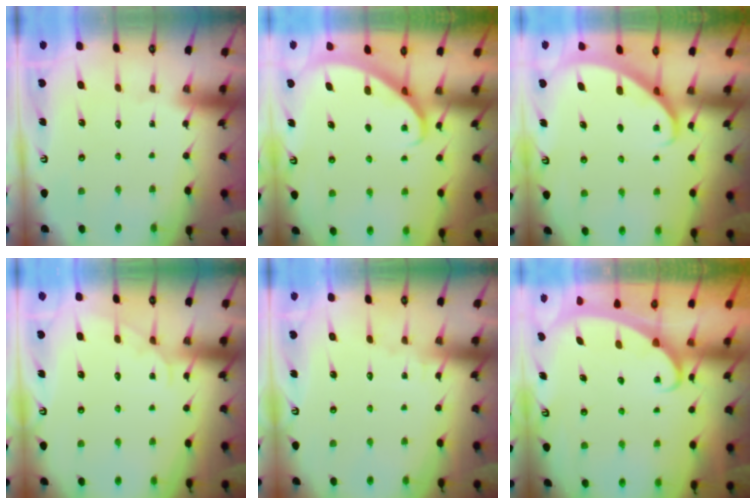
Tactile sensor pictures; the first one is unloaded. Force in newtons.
{"total": 2.4, "press": 2.4, "slide": 0.2}
{"total": 2.3, "press": 2.3, "slide": 0.2}
{"total": 4.6, "press": 4.6, "slide": 0.6}
{"total": 5.7, "press": 5.7, "slide": 0.3}
{"total": 2.4, "press": 2.4, "slide": 0.3}